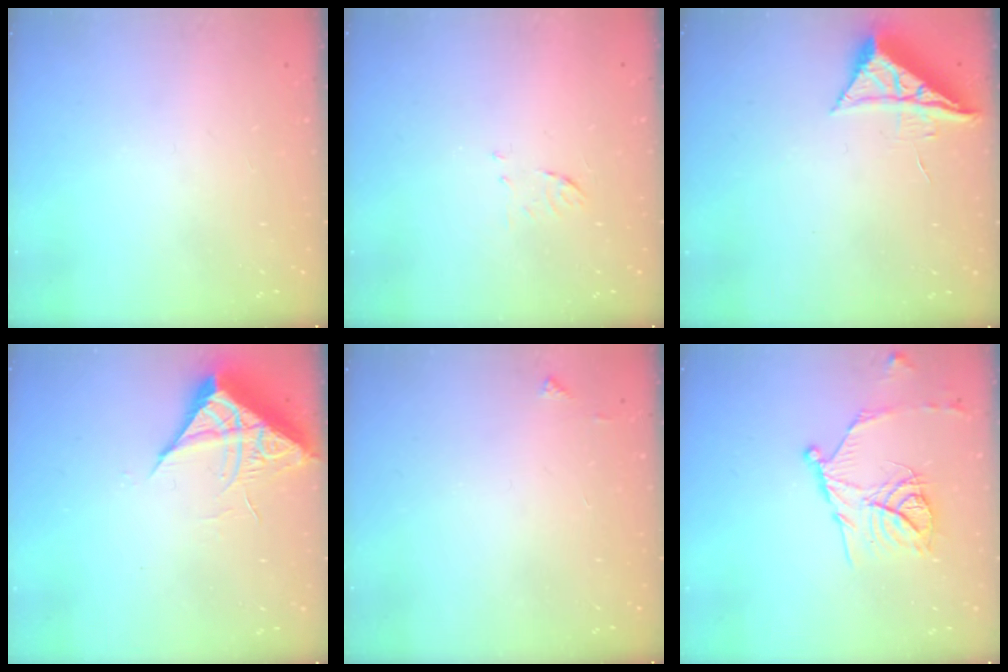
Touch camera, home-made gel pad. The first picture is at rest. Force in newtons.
{"total": 5.4, "press": 5.3, "slide": 1.0}
{"total": 7.1, "press": 7.1, "slide": 0.2}
{"total": 6.9, "press": 6.9, "slide": 0.4}
{"total": 3.8, "press": 3.7, "slide": 0.6}
{"total": 15.4, "press": 15.3, "slide": 1.5}